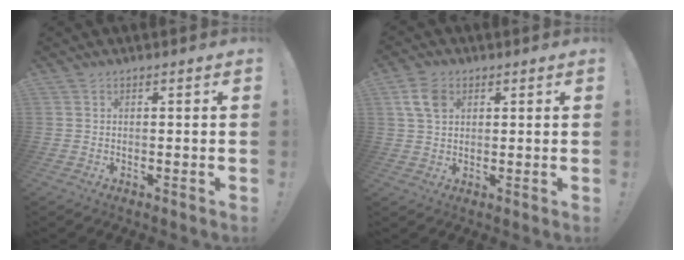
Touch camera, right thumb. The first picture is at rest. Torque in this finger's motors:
{"motor_torque": [0.79, 0.83, 0.76, 0.04, -0.05]}